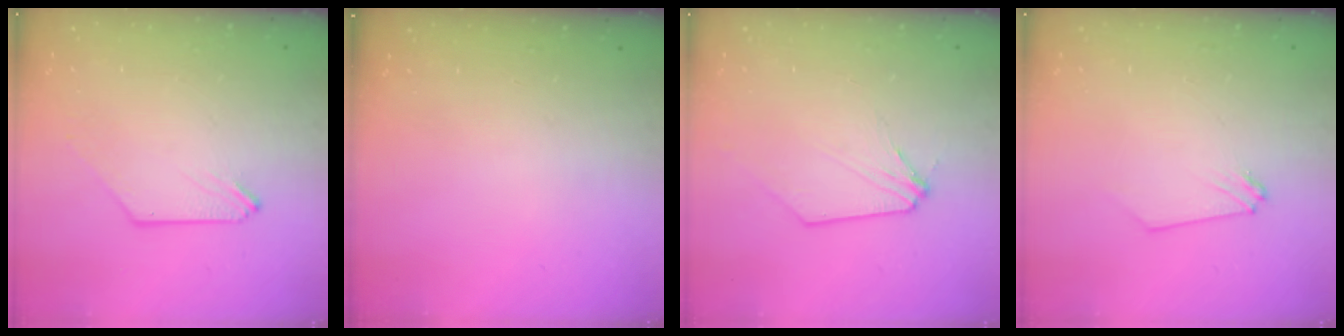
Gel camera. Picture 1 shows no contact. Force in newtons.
{"total": 0.0}
{"total": 1.5, "press": 1.4, "slide": 0.3}
{"total": 0.0}